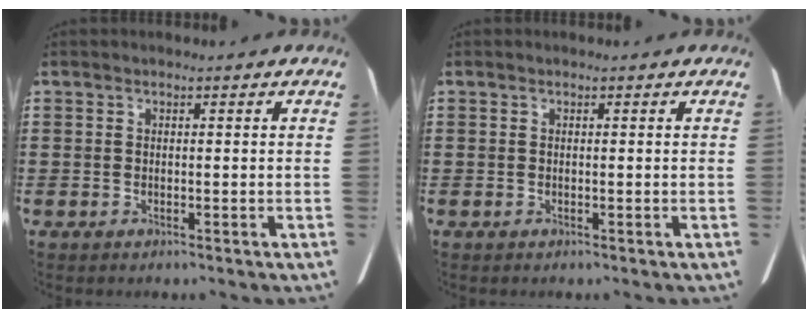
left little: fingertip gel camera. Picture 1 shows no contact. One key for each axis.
{"total": 0.0}